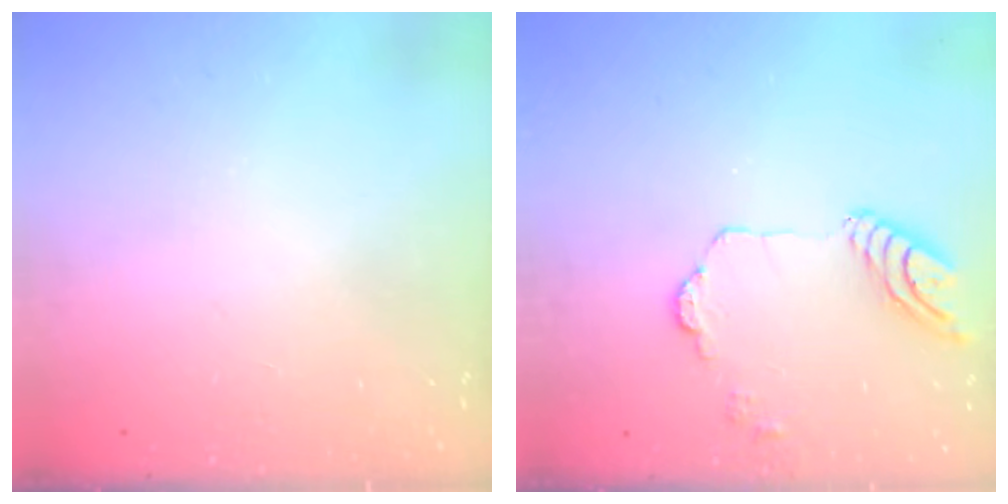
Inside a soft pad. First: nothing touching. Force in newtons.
{"total": 12.7, "press": 12.6, "slide": 1.0}